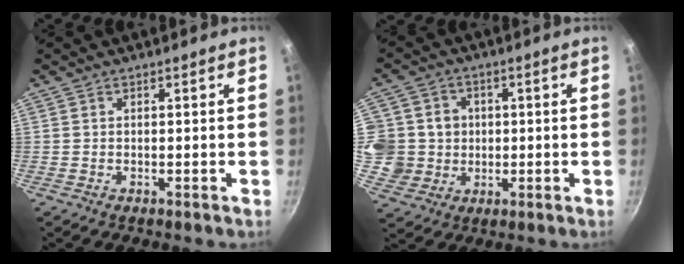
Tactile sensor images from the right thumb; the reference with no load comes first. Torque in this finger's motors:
{"motor_torque": [0.01, 0.53, 0.54, 0.03, 0.25]}